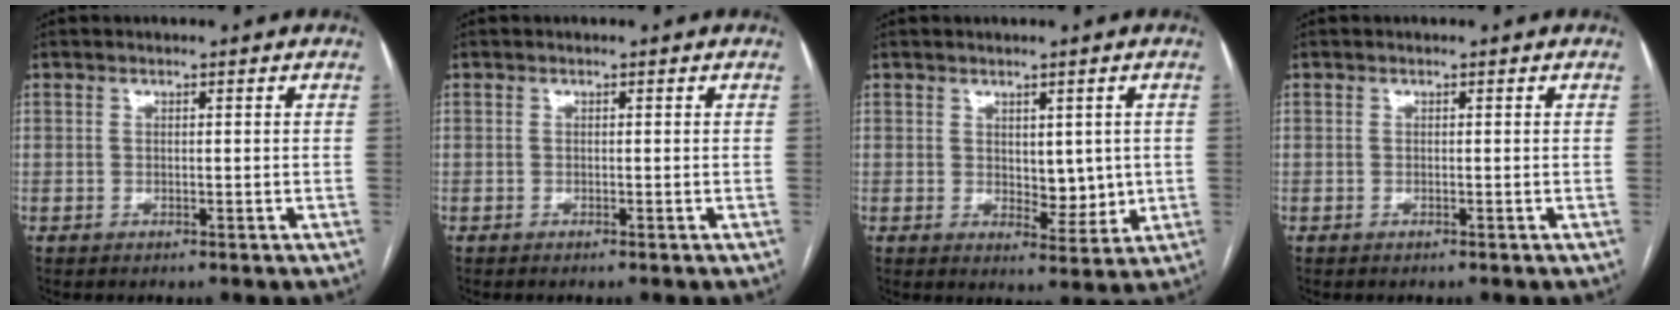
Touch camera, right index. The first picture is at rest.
{"total": 0.0}
{"total": 5.0, "force": [0.6, 2.8, 4.1], "torque": [-0.051, -0.007, 0.018]}
{"total": 0.0}